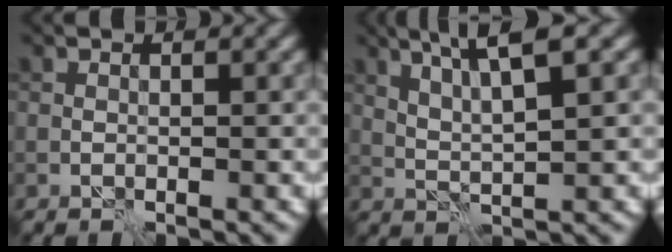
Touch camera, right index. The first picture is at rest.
{"total": 5.5, "force": [2.9, 0.8, 4.6], "torque": [-0.089, 0.009, 0.057]}